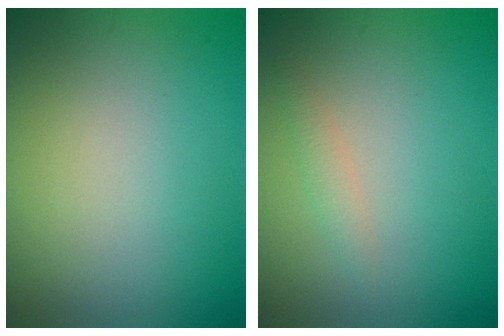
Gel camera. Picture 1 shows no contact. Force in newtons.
{"total": 1.2, "press": 1.2, "slide": 0.1}